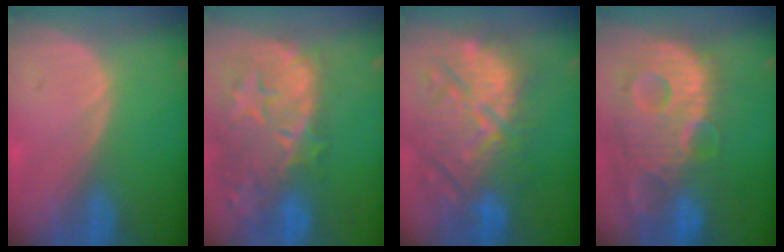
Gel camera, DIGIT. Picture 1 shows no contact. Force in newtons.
{"total": 14.6, "press": 11.8, "slide": 8.6}
{"total": 12.8, "press": 12.2, "slide": 4.0}
{"total": 13.9, "press": 12.0, "slide": 7.0}